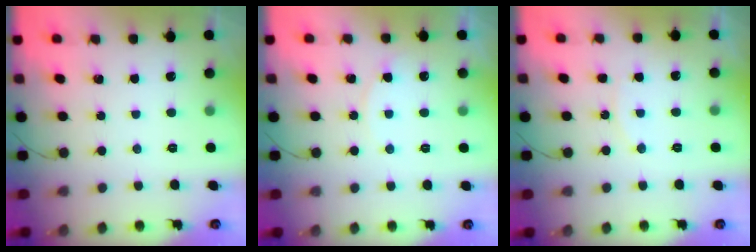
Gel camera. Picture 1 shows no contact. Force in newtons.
{"total": 3.7, "press": 3.7, "slide": 0.4}
{"total": 5.7, "press": 5.7, "slide": 0.5}